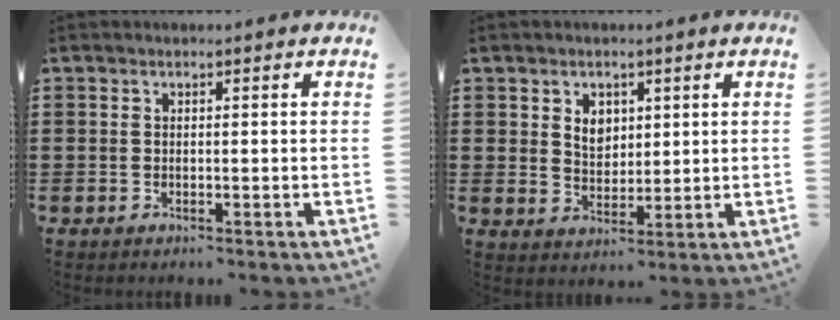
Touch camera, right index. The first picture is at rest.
{"total": 3.7, "force": [1.4, 2.8, 1.9], "torque": [-0.040, 0.008, 0.022]}